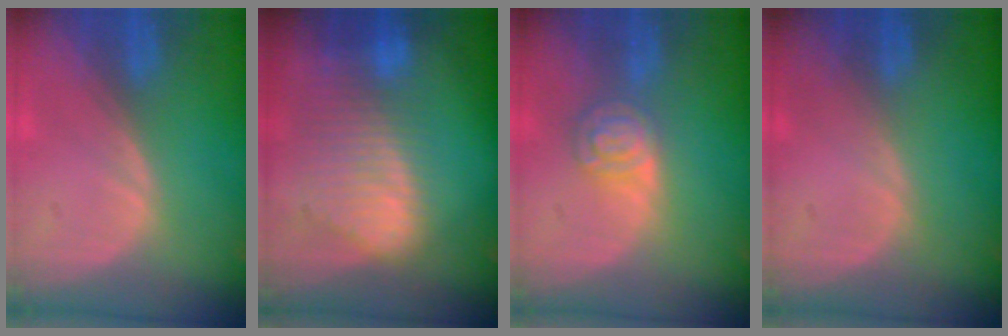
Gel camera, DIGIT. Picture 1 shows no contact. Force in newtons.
{"total": 9.3, "press": 8.1, "slide": 4.4}
{"total": 5.3, "press": 4.6, "slide": 2.6}
{"total": 0.0}